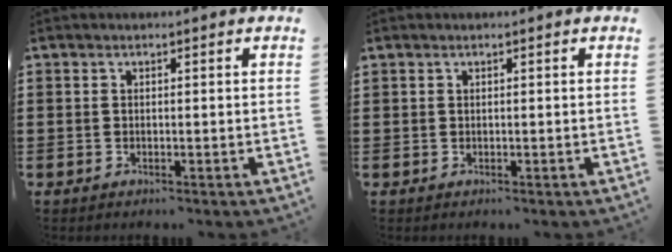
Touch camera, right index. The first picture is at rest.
{"total": 0.0}